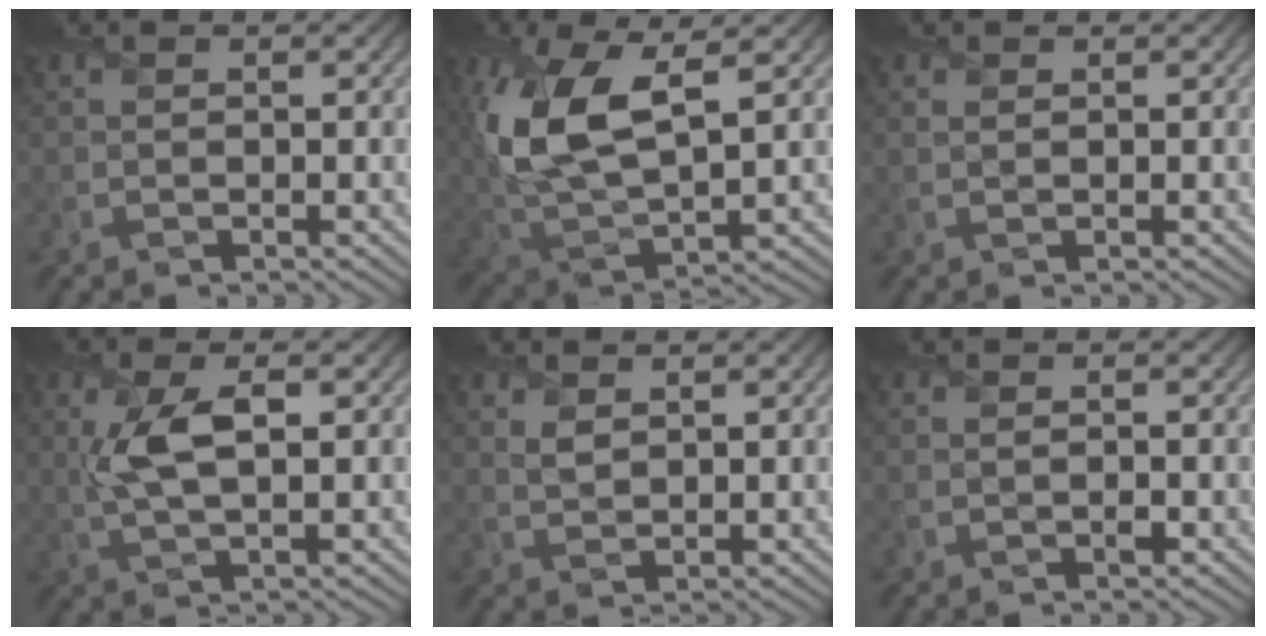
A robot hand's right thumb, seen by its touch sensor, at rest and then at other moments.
{"total": 13.1, "force": [3.2, 6.1, 11.1], "torque": [-0.265, 0.002, 0.064]}
{"total": 0.0}
{"total": 5.6, "force": [0.9, 1.9, 5.2], "torque": [-0.119, 0.002, 0.018]}
{"total": 1.4, "force": [1.0, 0.9, 0.6], "torque": [-0.017, -0.005, 0.027]}
{"total": 0.5, "force": [-0.4, 0.2, 0.2], "torque": [0.001, -0.004, -0.005]}